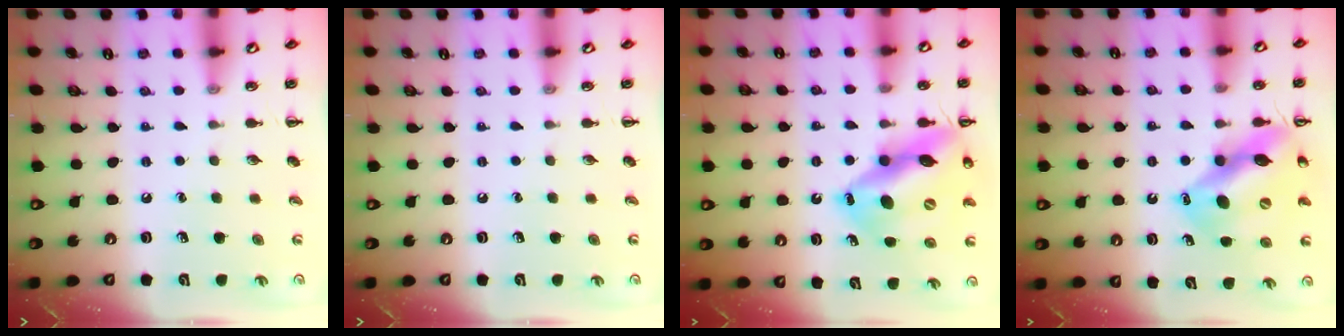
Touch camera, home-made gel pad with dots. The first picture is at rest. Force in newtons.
{"total": 0.0}
{"total": 18.6, "press": 18.1, "slide": 4.4}
{"total": 14.9, "press": 14.3, "slide": 4.2}